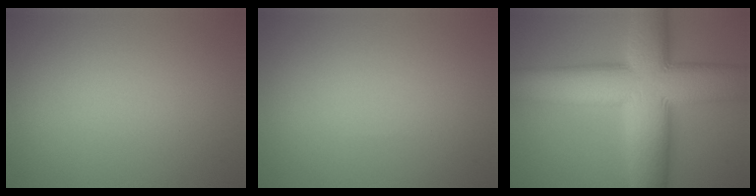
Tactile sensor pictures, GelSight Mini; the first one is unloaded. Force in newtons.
{"total": 0.0}
{"total": 15.0, "press": 14.9, "slide": 0.6}